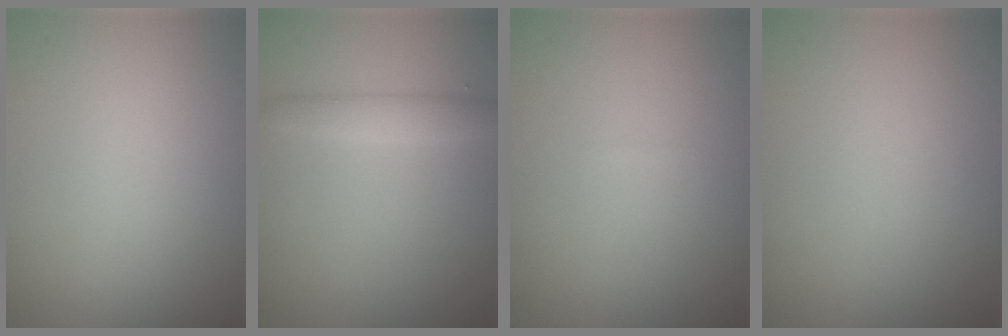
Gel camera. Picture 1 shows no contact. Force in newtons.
{"total": 2.0, "press": 2.0, "slide": 0.2}
{"total": 0.0}
{"total": 0.0}